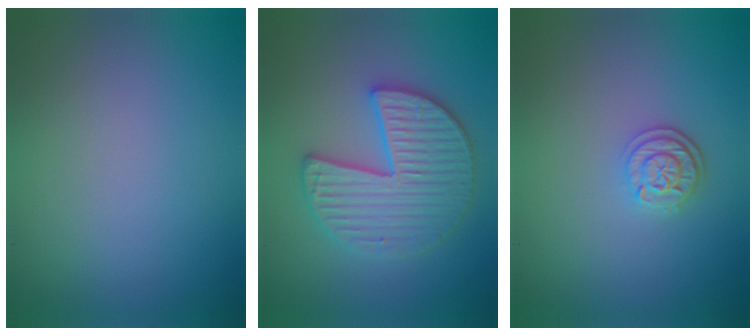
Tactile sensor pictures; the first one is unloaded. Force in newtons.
{"total": 6.0, "press": 5.9, "slide": 0.9}
{"total": 2.5, "press": 2.1, "slide": 1.4}